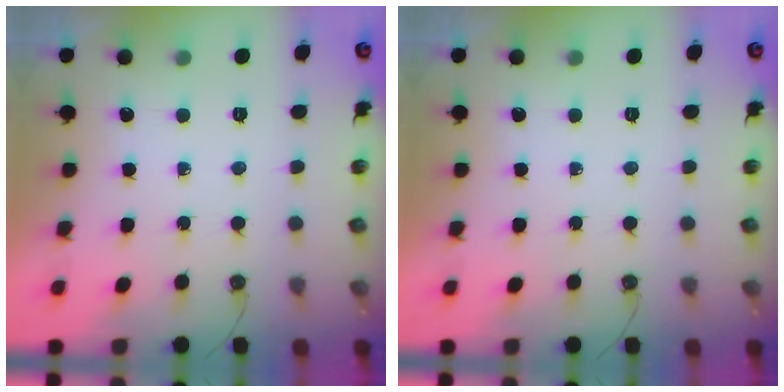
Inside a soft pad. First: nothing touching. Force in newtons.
{"total": 0.0}